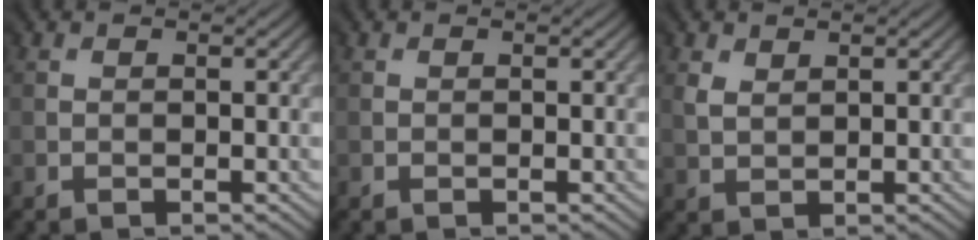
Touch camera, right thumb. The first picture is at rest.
{"total": 0.0}
{"total": 2.3, "force": [1.9, 1.0, -0.6], "torque": [0.007, 0.002, 0.040]}